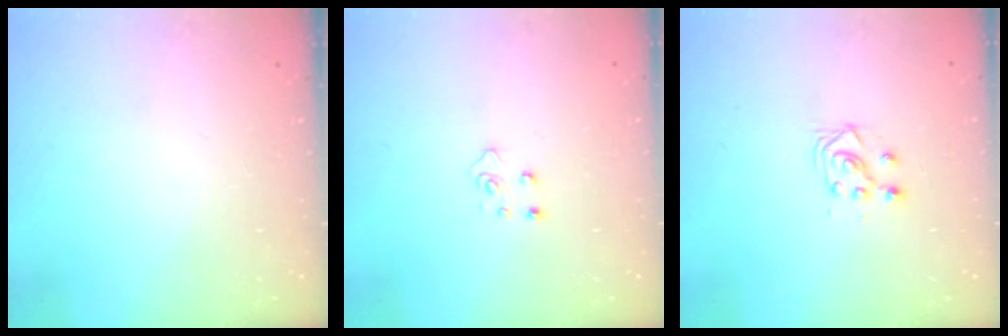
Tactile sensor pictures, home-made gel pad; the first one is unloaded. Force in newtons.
{"total": 4.0, "press": 4.0, "slide": 0.4}
{"total": 3.7, "press": 3.6, "slide": 0.9}